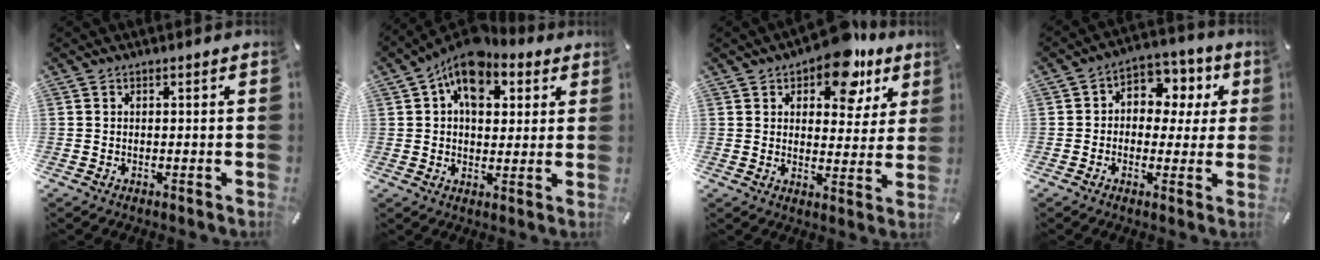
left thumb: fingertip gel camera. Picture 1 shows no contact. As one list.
[{"total": 11.7, "force": [5.9, 7.5, 6.8], "torque": [-0.101, -0.024, 0.106]}, {"total": 13.0, "force": [8.6, 6.7, 7.2], "torque": [-0.086, -0.050, 0.145]}, {"total": 8.1, "force": [1.0, 6.9, 4.1], "torque": [-0.059, -0.001, 0.015]}]